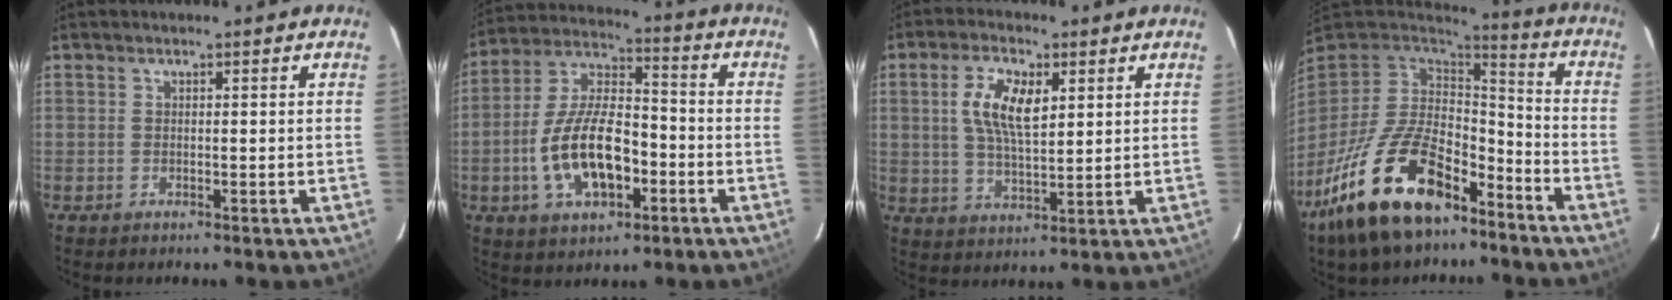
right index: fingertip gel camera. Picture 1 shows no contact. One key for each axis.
{"total": 15.4, "fx": -4.6, "fy": 7.3, "fz": 12.7, "tx": -0.256, "ty": 0.011, "tz": -0.074}
{"total": 8.8, "fx": 2.8, "fy": 3.7, "fz": 7.5, "tx": -0.144, "ty": 0.007, "tz": 0.053}
{"total": 23.0, "fx": -13.8, "fy": 11.0, "fz": 14.7, "tx": -0.298, "ty": -0.017, "tz": -0.233}